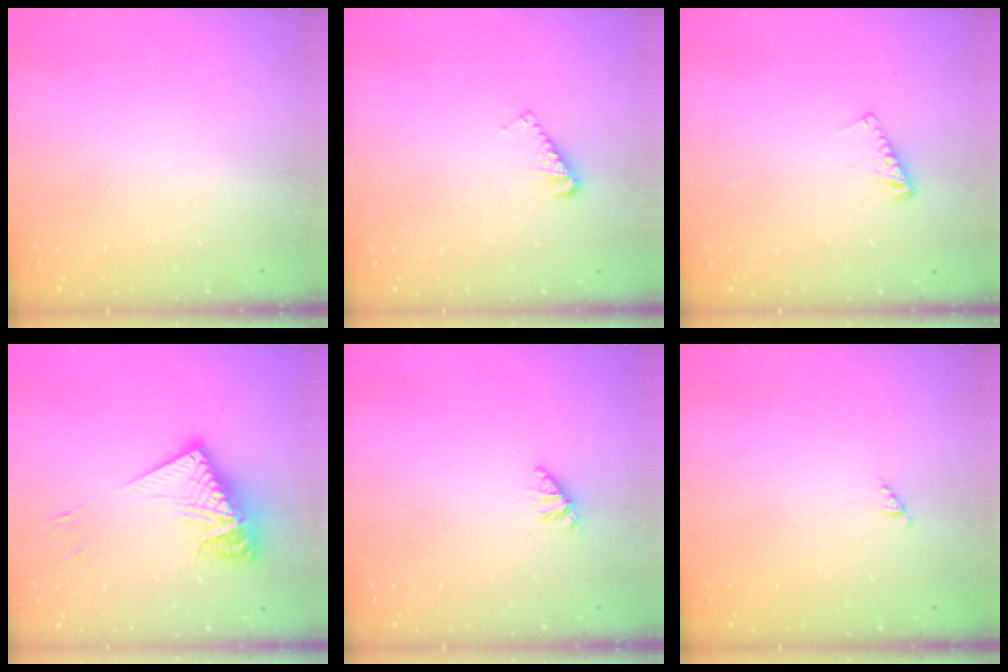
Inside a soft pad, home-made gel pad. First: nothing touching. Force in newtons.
{"total": 3.6, "press": 3.5, "slide": 0.6}
{"total": 4.5, "press": 4.5, "slide": 0.5}
{"total": 15.6, "press": 15.5, "slide": 1.8}
{"total": 0.6, "press": 0.6, "slide": 0.2}
{"total": 0.8, "press": 0.8, "slide": 0.2}